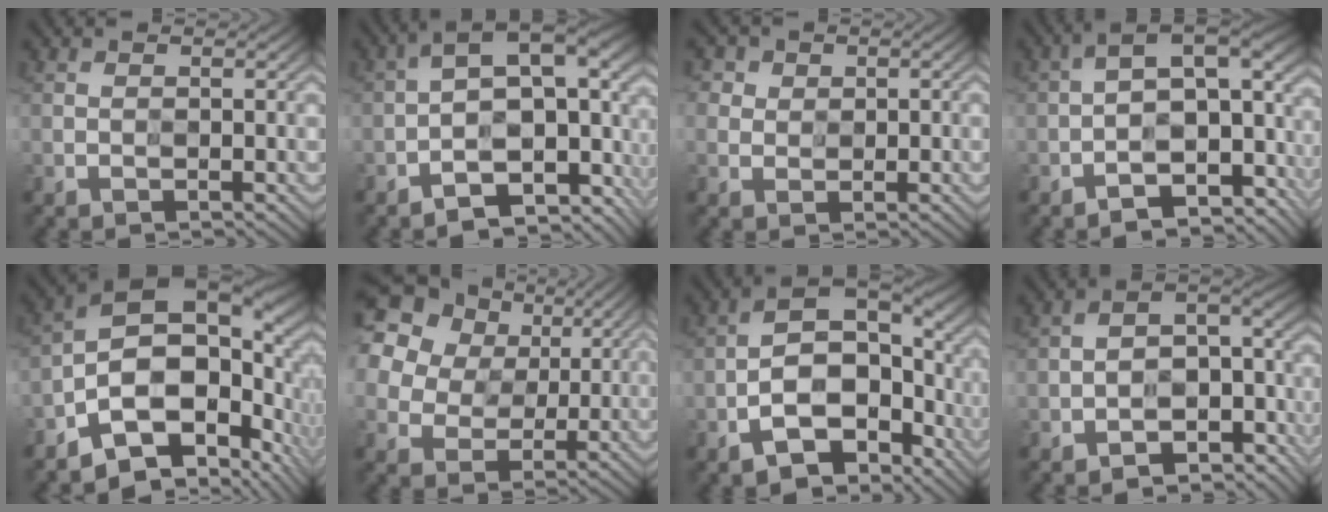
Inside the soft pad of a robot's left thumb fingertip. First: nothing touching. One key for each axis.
{"total": 11.3, "fx": -4.5, "fy": 4.5, "fz": 9.3, "tx": -0.144, "ty": 0.013, "tz": -0.062}
{"total": 3.0, "fx": 1.7, "fy": 2.5, "fz": 0.0, "tx": -0.016, "ty": 0.005, "tz": 0.028}
{"total": 10.4, "fx": -4.7, "fy": 4.9, "fz": 7.8, "tx": -0.104, "ty": 0.003, "tz": -0.069}
{"total": 13.5, "fx": -4.6, "fy": 8.2, "fz": 9.7, "tx": -0.152, "ty": 0.002, "tz": -0.074}
{"total": 20.9, "fx": 11.9, "fy": 14.8, "fz": 8.7, "tx": -0.263, "ty": 0.060, "tz": 0.238}
{"total": 8.4, "fx": -4.1, "fy": 4.6, "fz": 5.7, "tx": -0.096, "ty": 0.006, "tz": -0.080}
{"total": 8.0, "fx": -4.9, "fy": 4.7, "fz": 4.4, "tx": -0.060, "ty": -0.013, "tz": -0.088}